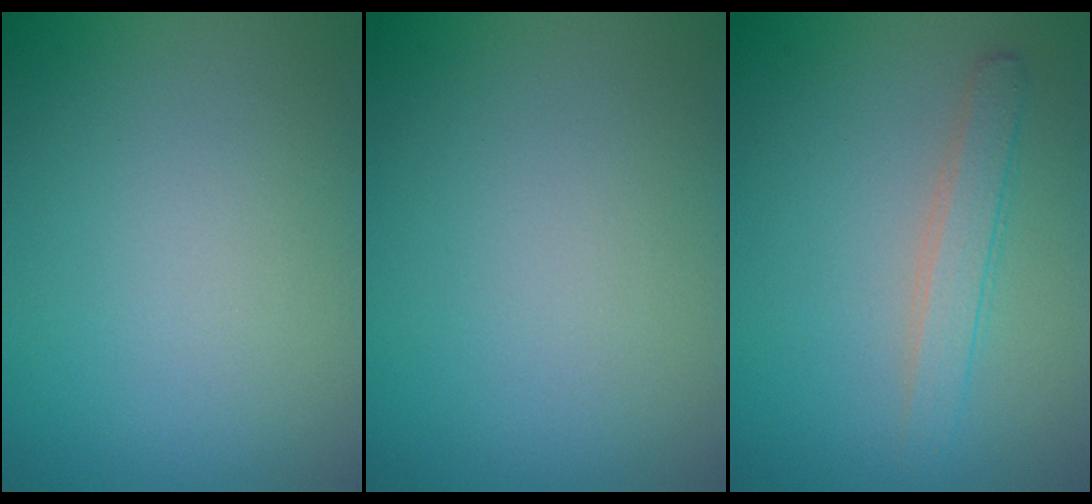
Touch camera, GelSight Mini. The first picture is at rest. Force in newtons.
{"total": 0.0}
{"total": 2.2, "press": 2.2, "slide": 0.1}